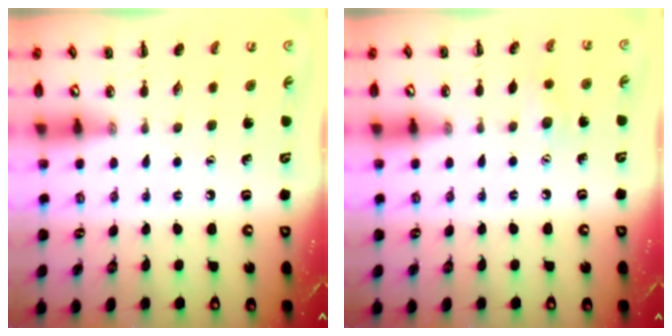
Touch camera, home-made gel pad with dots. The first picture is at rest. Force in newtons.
{"total": 5.8, "press": 5.7, "slide": 1.3}